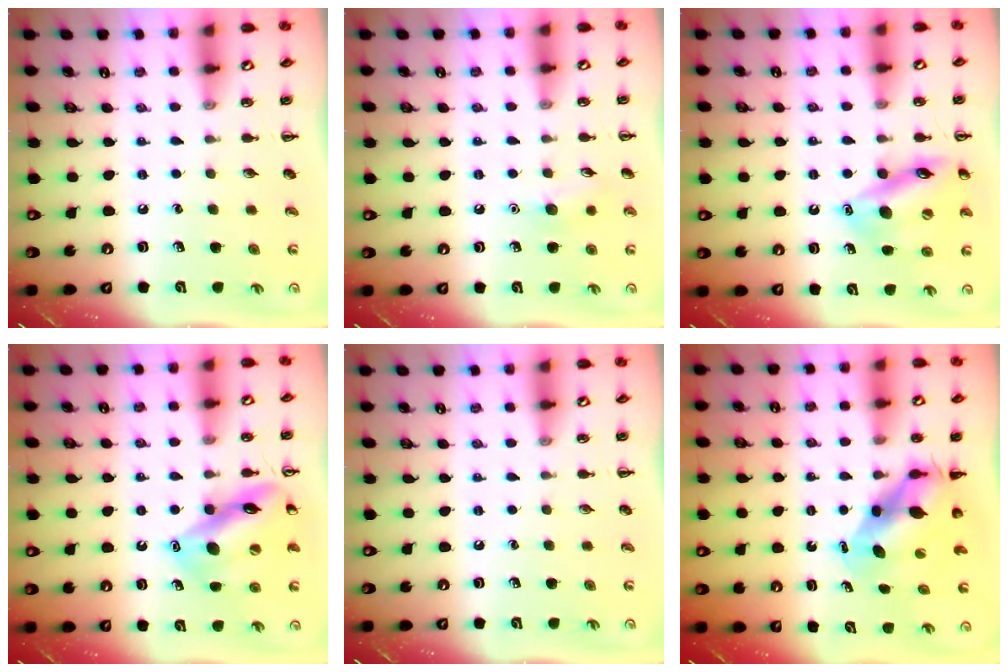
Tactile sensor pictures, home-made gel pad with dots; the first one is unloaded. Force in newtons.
{"total": 7.0, "press": 6.8, "slide": 1.8}
{"total": 15.5, "press": 15.4, "slide": 2.1}
{"total": 14.8, "press": 14.7, "slide": 1.8}
{"total": 0.0}
{"total": 8.4, "press": 8.3, "slide": 1.3}